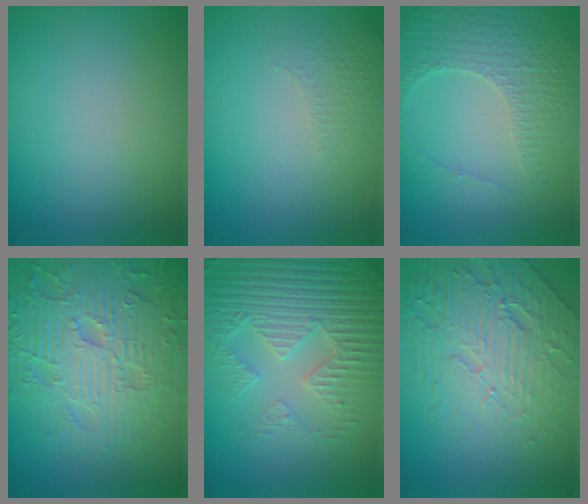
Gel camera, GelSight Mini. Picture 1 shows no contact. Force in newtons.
{"total": 1.6, "press": 1.6, "slide": 0.4}
{"total": 4.6, "press": 3.3, "slide": 3.2}
{"total": 8.7, "press": 6.4, "slide": 5.8}
{"total": 5.0, "press": 4.7, "slide": 1.8}
{"total": 6.8, "press": 4.9, "slide": 4.7}